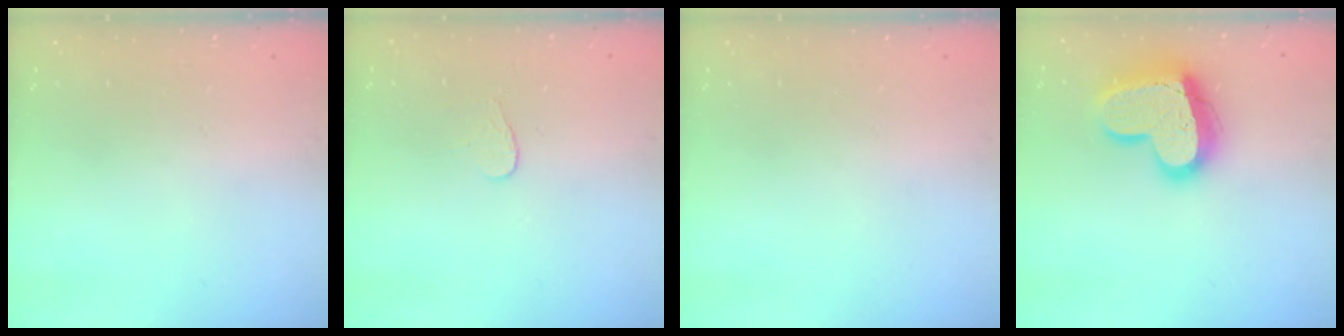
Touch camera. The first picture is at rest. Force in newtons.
{"total": 3.2, "press": 3.2, "slide": 0.3}
{"total": 0.0}
{"total": 19.3, "press": 19.2, "slide": 2.0}